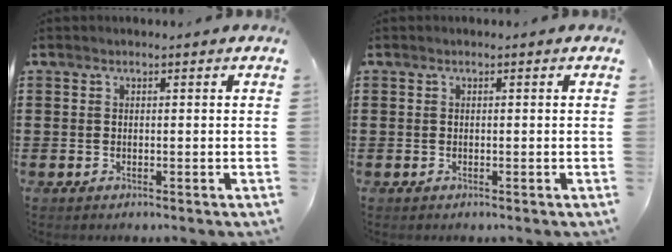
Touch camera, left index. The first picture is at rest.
{"total": 0.0}